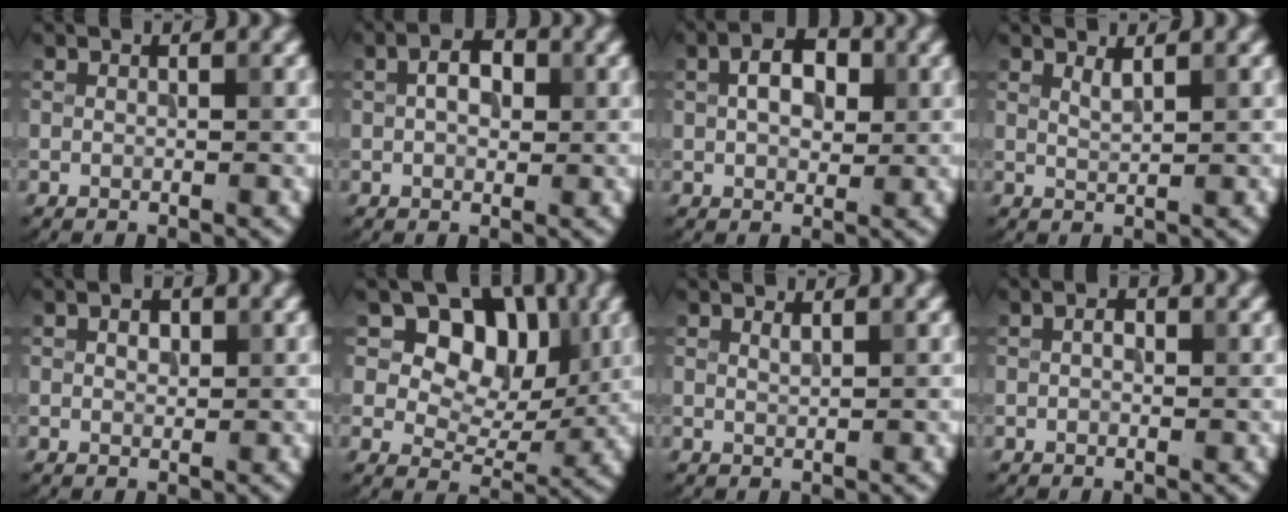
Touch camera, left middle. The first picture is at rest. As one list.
[{"total": 3.1, "force": [0.7, 1.9, 2.3], "torque": [-0.038, 0.007, 0.004]}, {"total": 4.1, "force": [1.0, 2.6, 3.0], "torque": [-0.050, 0.008, 0.012]}, {"total": 1.1, "force": [0.8, 0.2, 0.7], "torque": [-0.011, -0.001, 0.015]}, {"total": 1.2, "force": [0.3, 0.8, 0.7], "torque": [-0.013, 0.001, 0.004]}, {"total": 8.0, "force": [3.2, 5.8, 4.6], "torque": [-0.068, -0.002, 0.039]}, {"total": 0.6, "force": [0.5, 0.1, 0.3], "torque": [-0.004, -0.002, 0.010]}, {"total": 1.1, "force": [0.1, 0.8, 0.8], "torque": [-0.009, -0.002, -0.001]}]